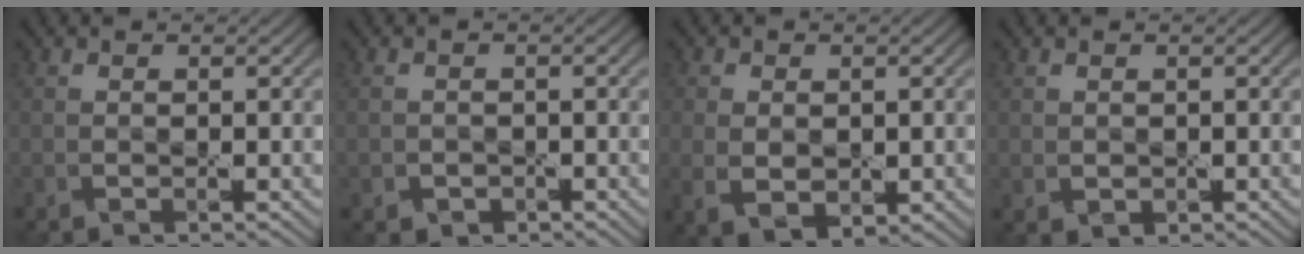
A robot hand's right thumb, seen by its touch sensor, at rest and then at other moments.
{"total": 1.6, "force": [-0.8, 1.4, 0.4], "torque": [-0.002, -0.008, -0.015]}
{"total": 4.8, "force": [-0.8, 3.2, 3.5], "torque": [-0.082, -0.018, -0.005]}
{"total": 1.0, "force": [0.2, 0.9, 0.4], "torque": [-0.012, -0.007, 0.009]}